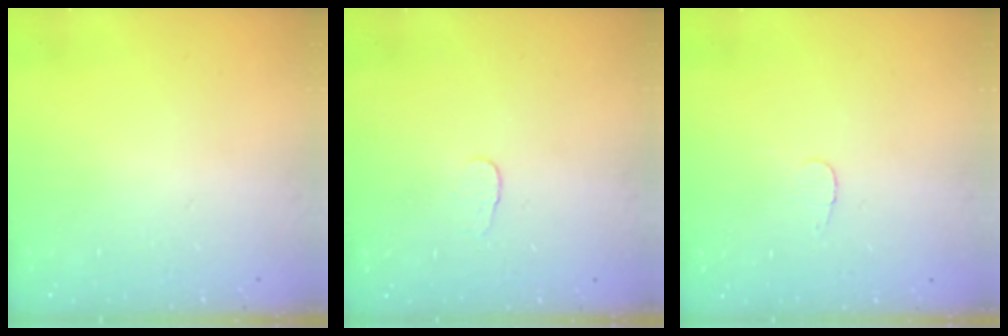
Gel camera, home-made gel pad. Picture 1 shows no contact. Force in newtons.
{"total": 3.8, "press": 3.8, "slide": 0.3}
{"total": 2.8, "press": 2.8, "slide": 0.3}